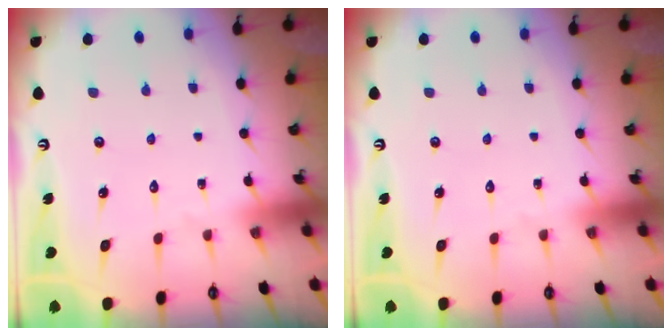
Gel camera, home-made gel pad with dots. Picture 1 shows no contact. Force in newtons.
{"total": 0.0}